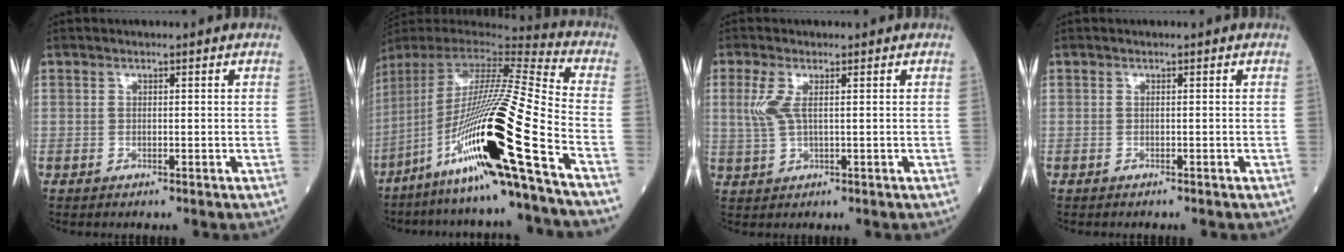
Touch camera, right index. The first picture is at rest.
{"total": 25.1, "force": [-11.1, -0.7, 22.5], "torque": [-0.419, -0.044, -0.208]}
{"total": 3.7, "force": [0.9, 1.1, 3.4], "torque": [-0.094, 0.003, 0.022]}
{"total": 0.0}